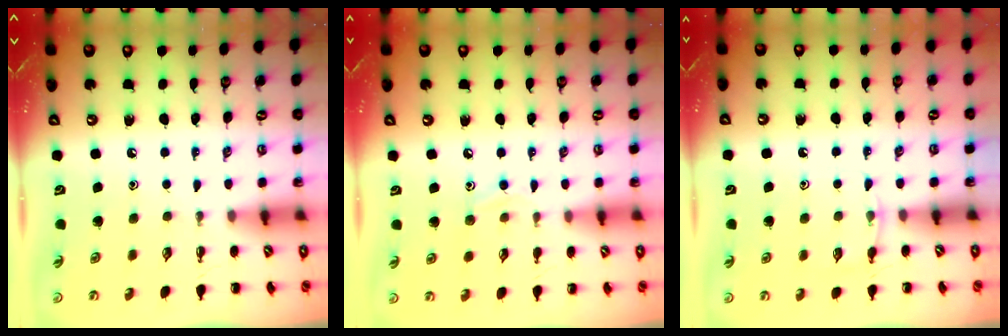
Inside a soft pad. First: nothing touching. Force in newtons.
{"total": 7.0, "press": 6.7, "slide": 1.9}
{"total": 4.0, "press": 3.8, "slide": 1.3}